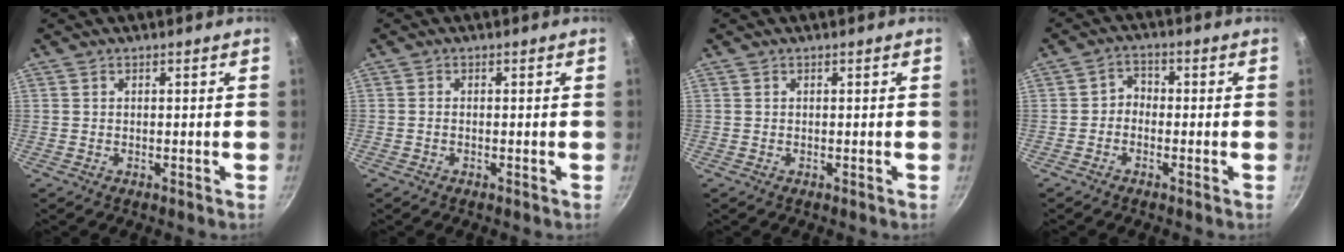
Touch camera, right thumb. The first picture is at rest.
{"total": 0.5, "force": [-0.2, 0.2, 0.4], "torque": [-0.006, 0.003, -0.007]}
{"total": 0.0}
{"total": 2.7, "force": [-1.2, 2.1, 1.1], "torque": [-0.007, 0.019, -0.029]}